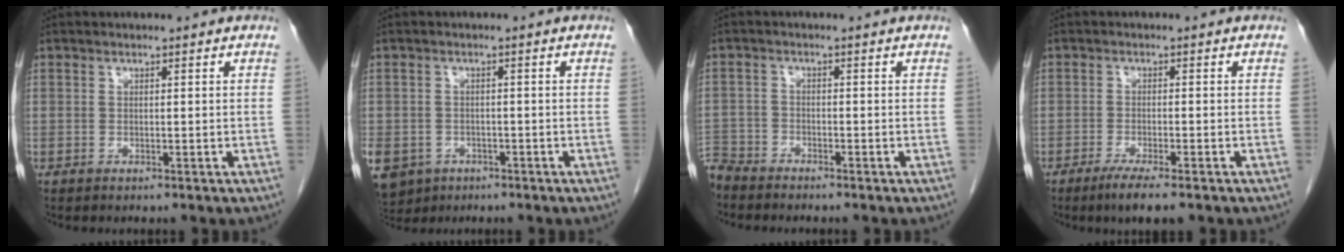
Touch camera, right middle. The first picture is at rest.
{"total": 10.9, "force": [-5.4, 8.6, 3.9], "torque": [-0.116, -0.006, -0.074]}
{"total": 4.5, "force": [-4.4, 1.1, 0.2], "torque": [0.003, -0.011, -0.087]}
{"total": 4.9, "force": [-3.4, 0.4, 3.5], "torque": [-0.060, -0.013, -0.054]}